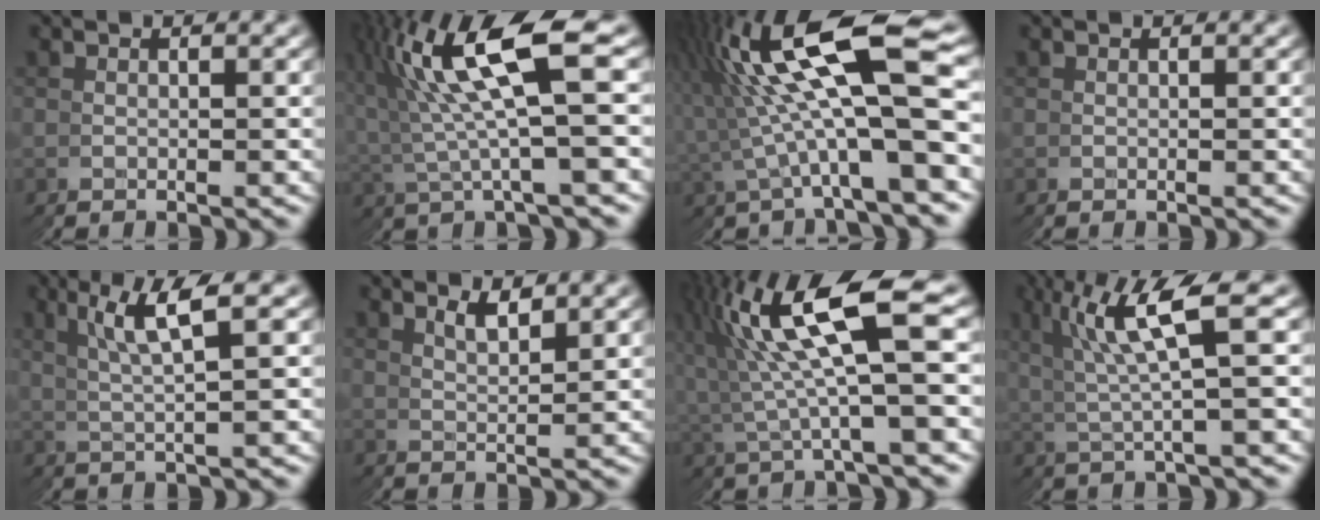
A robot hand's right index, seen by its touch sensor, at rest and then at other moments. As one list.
[{"total": 8.6, "force": [2.6, 4.0, 7.1], "torque": [-0.125, 0.018, 0.037]}, {"total": 10.9, "force": [2.4, 4.9, 9.4], "torque": [-0.177, 0.009, 0.039]}, {"total": 0.0}, {"total": 3.0, "force": [2.2, 0.3, 2.1], "torque": [-0.045, 0.006, 0.033]}, {"total": 1.8, "force": [1.8, -0.1, 0.2], "torque": [-0.012, -0.001, 0.030]}, {"total": 9.7, "force": [2.8, 4.6, 8.0], "torque": [-0.134, 0.019, 0.037]}, {"total": 5.4, "force": [2.3, 1.9, 4.6], "torque": [-0.090, 0.006, 0.037]}]